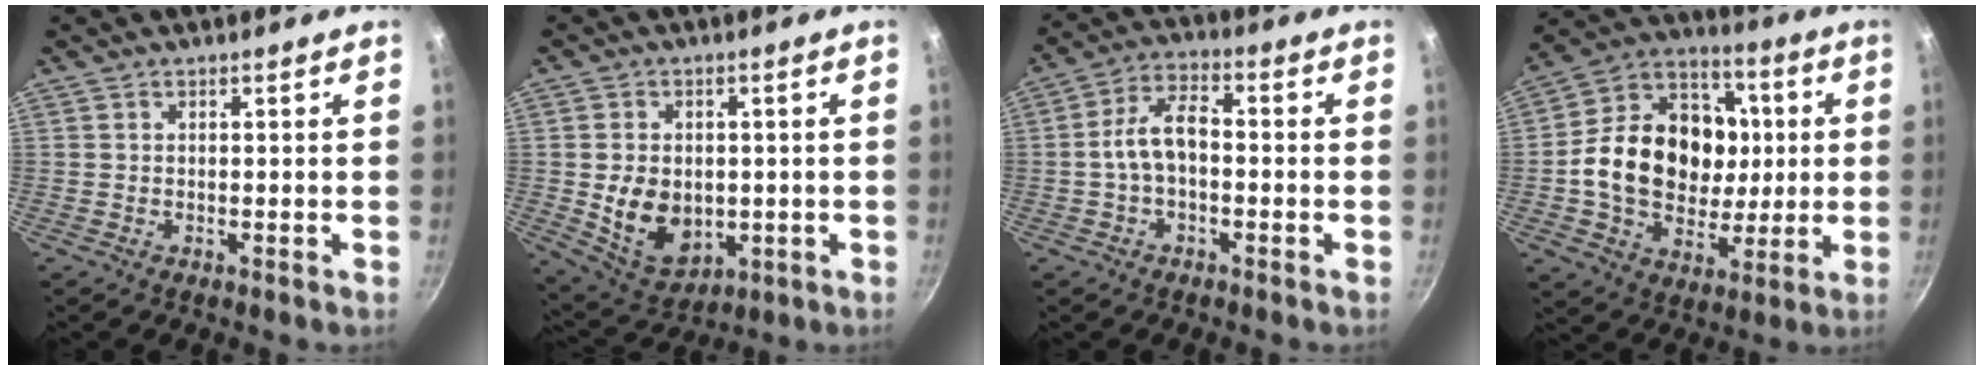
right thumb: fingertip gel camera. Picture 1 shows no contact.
{"total": 11.2, "force": [-0.9, 8.3, 7.5], "torque": [-0.109, -0.012, 0.007]}
{"total": 7.7, "force": [-1.0, 4.3, 6.3], "torque": [-0.107, 0.037, -0.025]}
{"total": 22.2, "force": [0.7, 17.4, 13.7], "torque": [-0.198, 0.027, 0.007]}